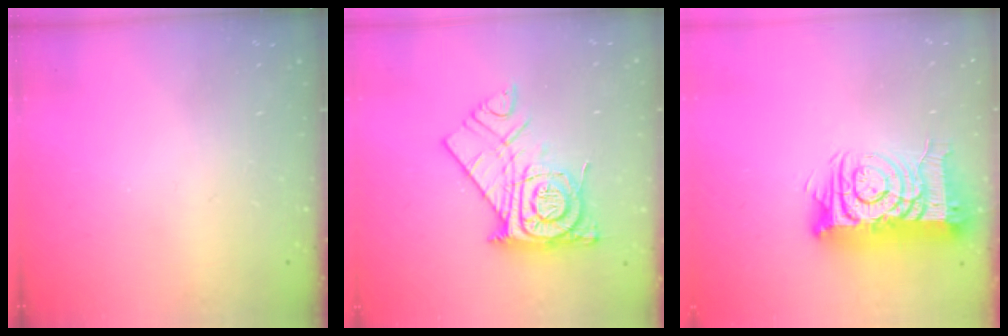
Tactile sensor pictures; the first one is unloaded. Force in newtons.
{"total": 15.0, "press": 14.9, "slide": 1.1}
{"total": 14.6, "press": 14.5, "slide": 1.7}